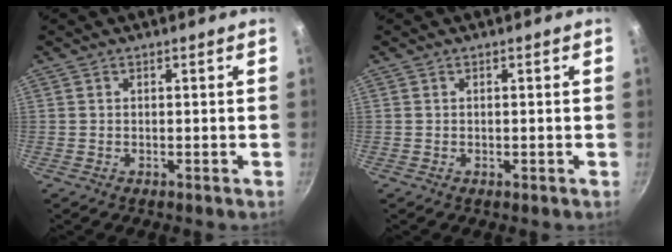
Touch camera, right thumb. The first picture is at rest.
{"total": 0.0}